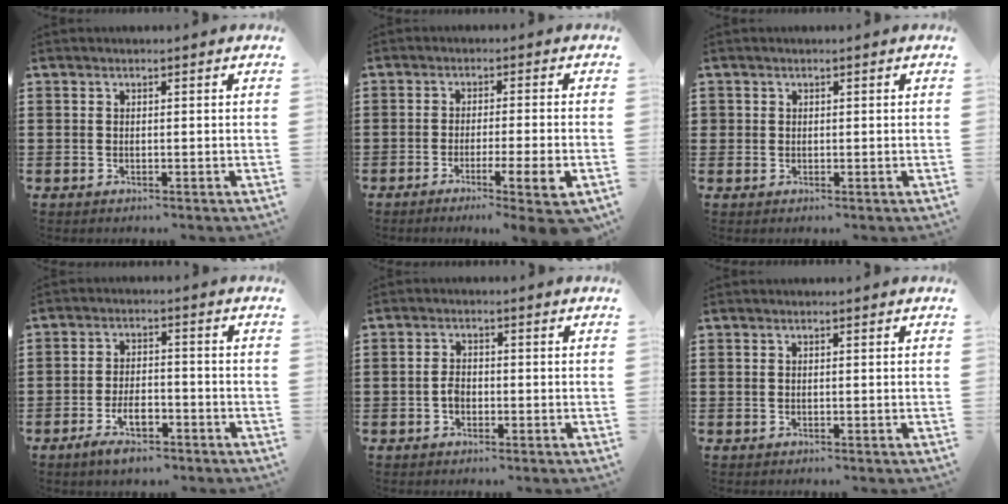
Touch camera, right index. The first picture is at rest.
{"total": 4.4, "force": [-2.4, -0.3, 3.7], "torque": [-0.057, -0.013, -0.039]}
{"total": 0.8, "force": [0.2, 0.8, 0.1], "torque": [-0.002, 0.005, 0.003]}
{"total": 5.5, "force": [-3.4, 2.1, 3.8], "torque": [-0.081, 0.002, -0.066]}
{"total": 2.1, "force": [-0.8, 1.3, 1.5], "torque": [-0.030, 0.003, -0.016]}
{"total": 0.0}